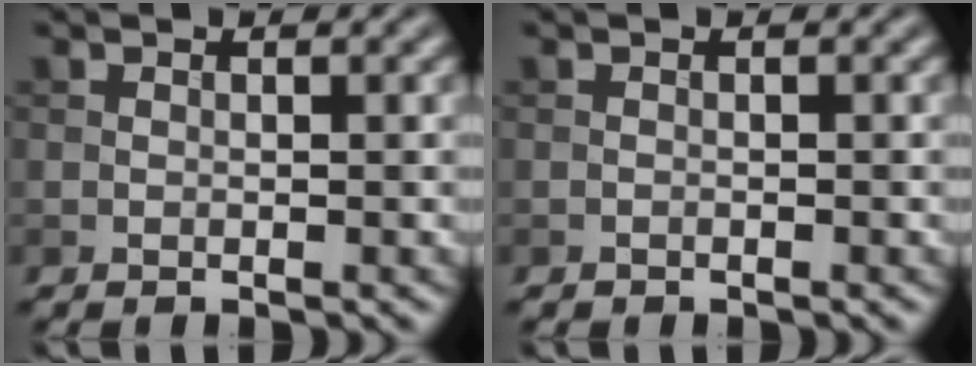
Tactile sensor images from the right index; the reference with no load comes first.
{"total": 0.0}